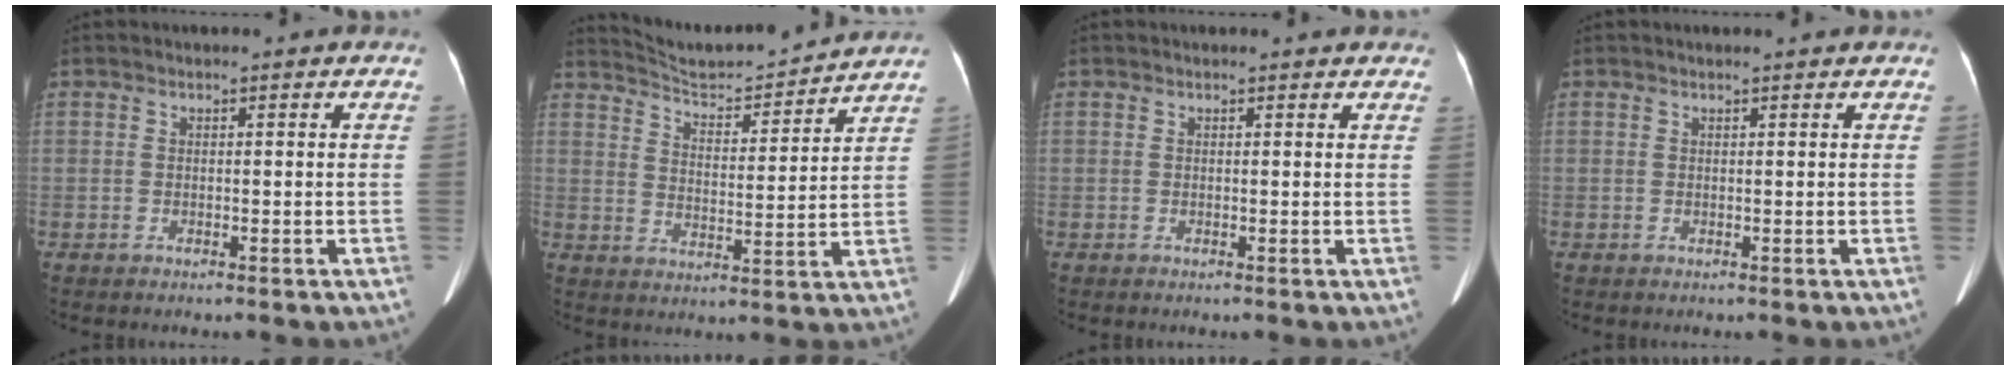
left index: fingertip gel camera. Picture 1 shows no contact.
{"total": 12.2, "force": [11.9, -0.1, 2.6], "torque": [-0.053, 0.002, 0.184]}
{"total": 4.4, "force": [4.1, 0.9, 1.5], "torque": [-0.017, 0.018, 0.035]}
{"total": 2.4, "force": [2.2, -0.1, 1.1], "torque": [-0.013, 0.016, 0.028]}